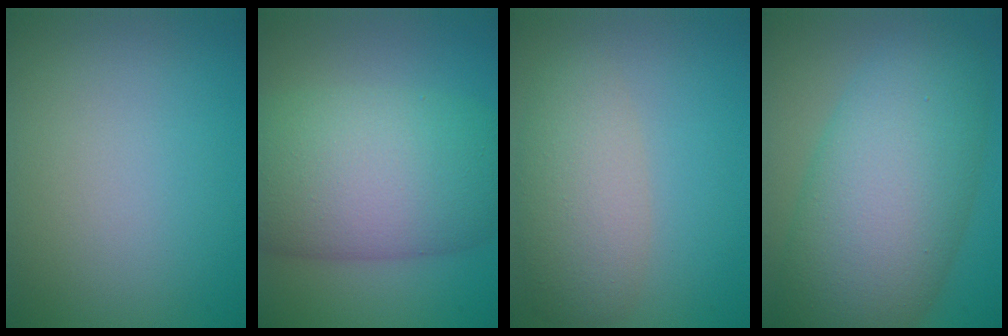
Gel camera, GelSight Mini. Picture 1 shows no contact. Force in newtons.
{"total": 11.8, "press": 11.8, "slide": 0.4}
{"total": 4.5, "press": 4.5, "slide": 0.2}
{"total": 11.4, "press": 11.4, "slide": 0.5}